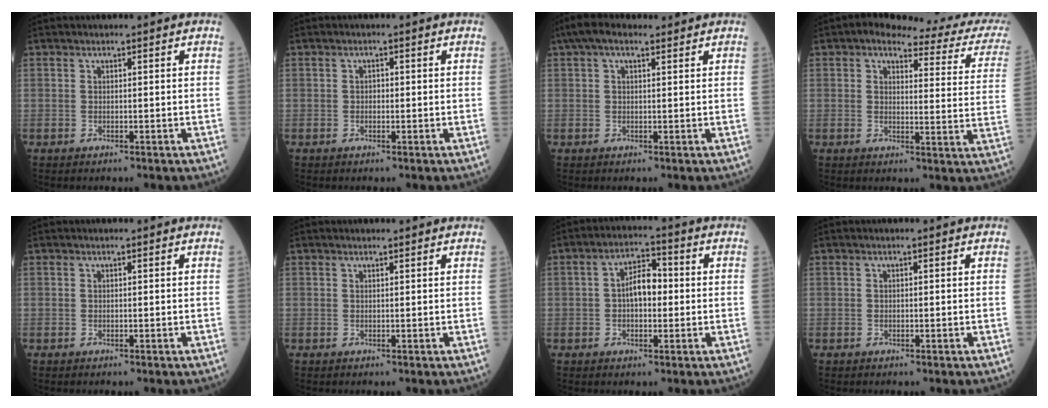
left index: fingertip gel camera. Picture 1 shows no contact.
{"total": 1.0, "force": [-0.1, 0.6, 0.8], "torque": [-0.010, 0.003, -0.003]}
{"total": 5.1, "force": [3.3, 1.9, 3.5], "torque": [-0.076, 0.041, 0.057]}
{"total": 16.1, "force": [13.5, 3.3, 8.1], "torque": [-0.089, -0.019, 0.133]}
{"total": 0.0}
{"total": 0.8, "force": [0.7, 0.1, 0.4], "torque": [-0.010, 0.008, 0.012]}
{"total": 5.7, "force": [-0.1, 2.8, 5.0], "torque": [-0.093, 0.021, -0.006]}
{"total": 0.0}